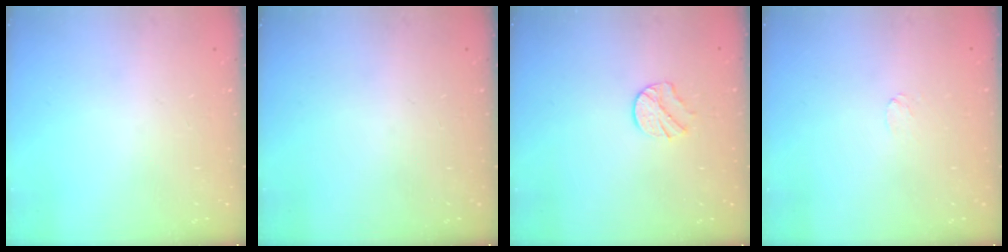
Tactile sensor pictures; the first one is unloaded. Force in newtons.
{"total": 0.0}
{"total": 5.5, "press": 5.5, "slide": 0.6}
{"total": 2.9, "press": 2.9, "slide": 0.3}